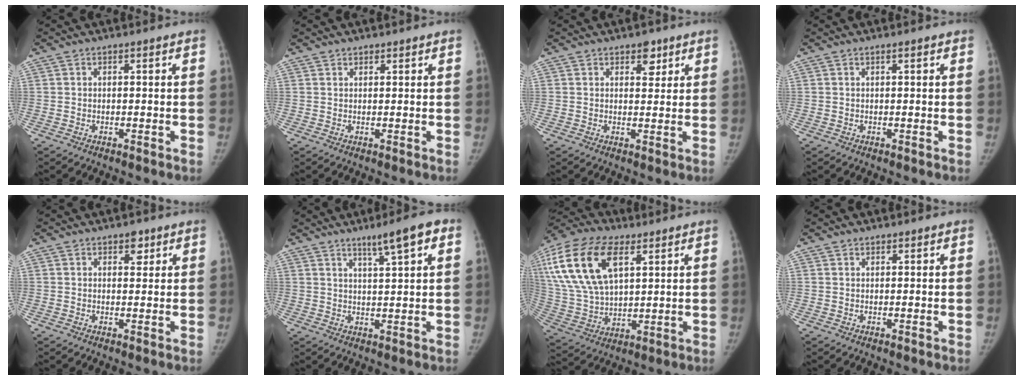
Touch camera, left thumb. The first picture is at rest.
{"total": 0.9, "force": [0.7, 0.6, -0.1], "torque": [0.016, -0.004, 0.007]}
{"total": 3.4, "force": [2.1, 2.1, 1.7], "torque": [0.001, -0.011, 0.028]}
{"total": 0.5, "force": [0.3, 0.1, 0.4], "torque": [-0.005, 0.001, 0.004]}
{"total": 2.5, "force": [1.5, 1.5, 1.3], "torque": [-0.001, -0.007, 0.020]}
{"total": 7.1, "force": [3.9, 0.8, 5.8], "torque": [-0.088, -0.009, 0.063]}
{"total": 21.5, "force": [8.5, 11.7, 15.9], "torque": [-0.318, -0.008, 0.161]}
{"total": 0.6, "force": [0.5, 0.4, -0.1], "torque": [0.012, -0.003, 0.004]}